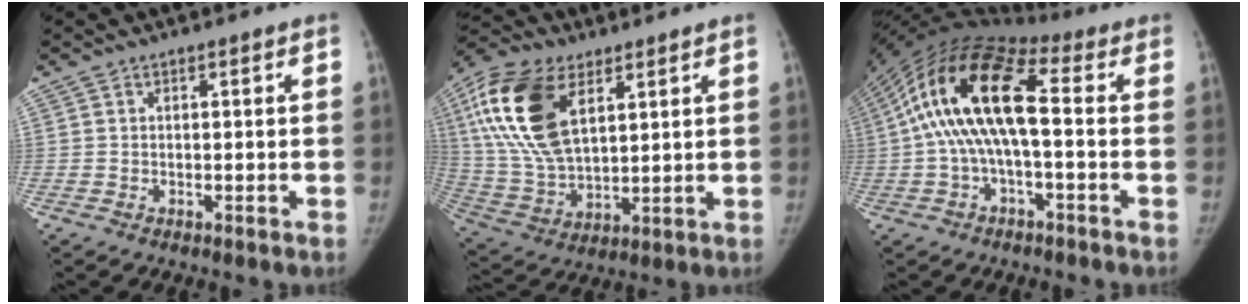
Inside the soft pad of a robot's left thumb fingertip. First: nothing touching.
{"total": 20.4, "force": [7.7, 11.2, 15.2], "torque": [-0.300, -0.017, 0.146]}
{"total": 18.0, "force": [0.3, 7.6, 16.3], "torque": [-0.324, 0.051, -0.006]}